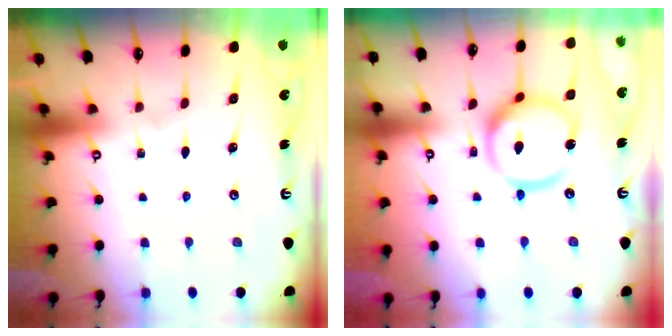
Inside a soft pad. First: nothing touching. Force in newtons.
{"total": 15.8, "press": 15.6, "slide": 2.0}